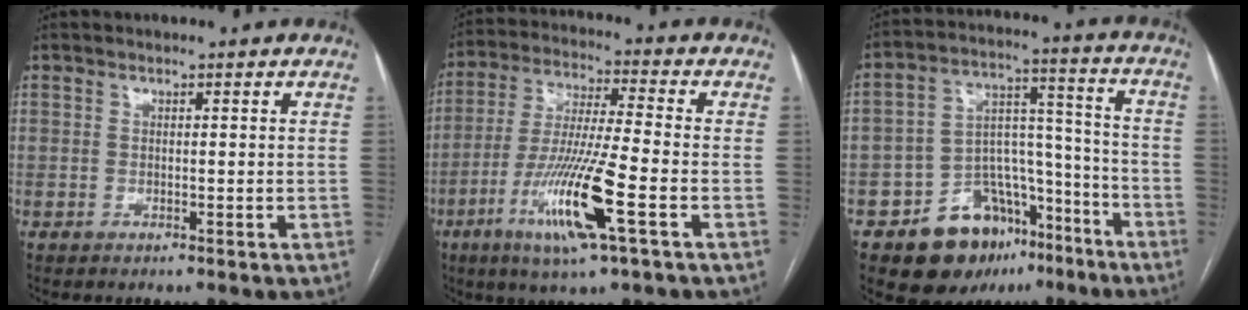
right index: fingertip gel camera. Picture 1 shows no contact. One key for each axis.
{"total": 14.1, "fx": -5.5, "fy": 0.3, "fz": 13.0, "tx": -0.262, "ty": -0.022, "tz": -0.104}
{"total": 15.7, "fx": -10.1, "fy": 9.7, "fz": 7.1, "tx": -0.090, "ty": 0.064, "tz": -0.151}